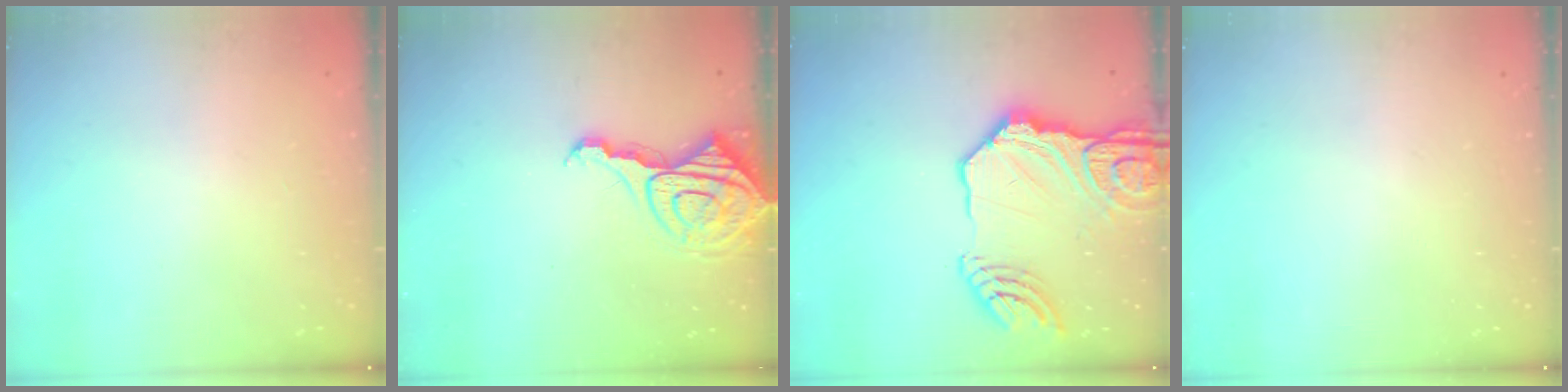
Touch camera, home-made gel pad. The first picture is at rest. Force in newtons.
{"total": 10.8, "press": 10.8, "slide": 1.0}
{"total": 21.1, "press": 21.0, "slide": 2.4}
{"total": 0.0}